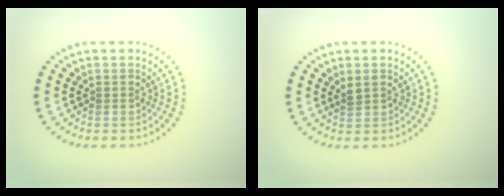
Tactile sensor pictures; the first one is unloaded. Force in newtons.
{"total": 1.1, "press": 1.1, "slide": 0.4}